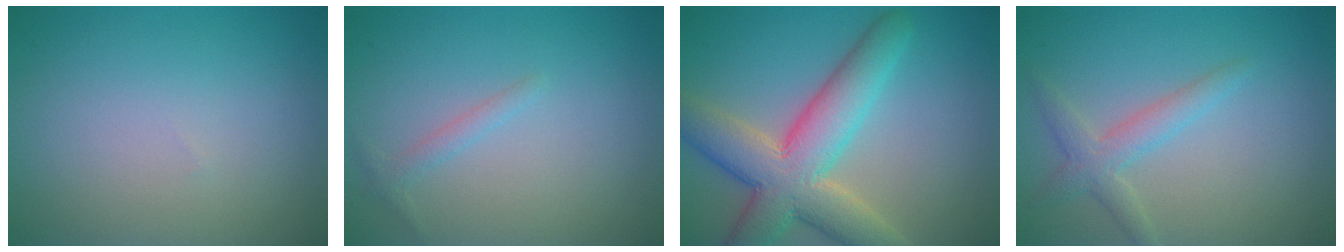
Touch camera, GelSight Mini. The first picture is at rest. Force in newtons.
{"total": 1.1, "press": 1.1, "slide": 0.1}
{"total": 8.8, "press": 8.7, "slide": 0.7}
{"total": 2.6, "press": 2.6, "slide": 0.1}